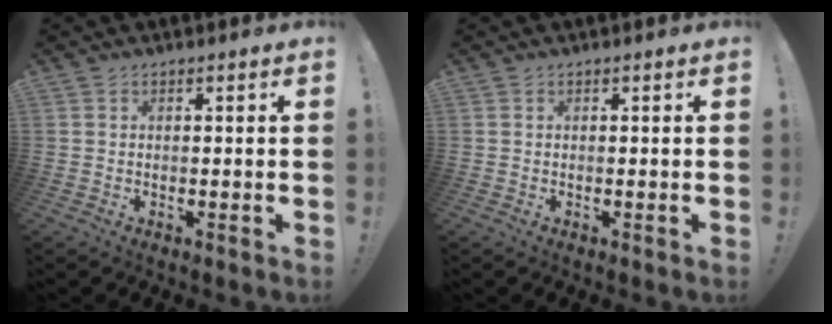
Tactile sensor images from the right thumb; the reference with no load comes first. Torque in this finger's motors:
{"motor_torque": [-0.07, -0.04, 0.00, 0.00, 0.00]}